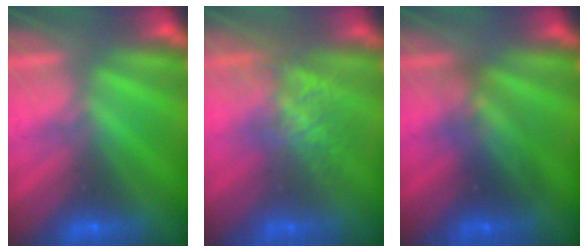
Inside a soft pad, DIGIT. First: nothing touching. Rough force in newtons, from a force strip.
{"total": 3.9}
{"total": 2.9}